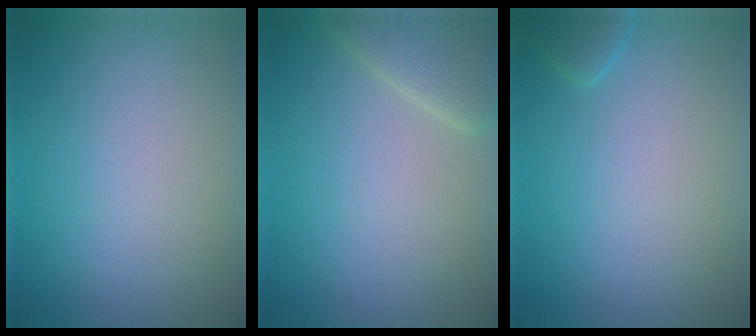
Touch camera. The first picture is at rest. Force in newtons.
{"total": 3.3, "press": 3.3, "slide": 0.3}
{"total": 1.3, "press": 1.3, "slide": 0.1}